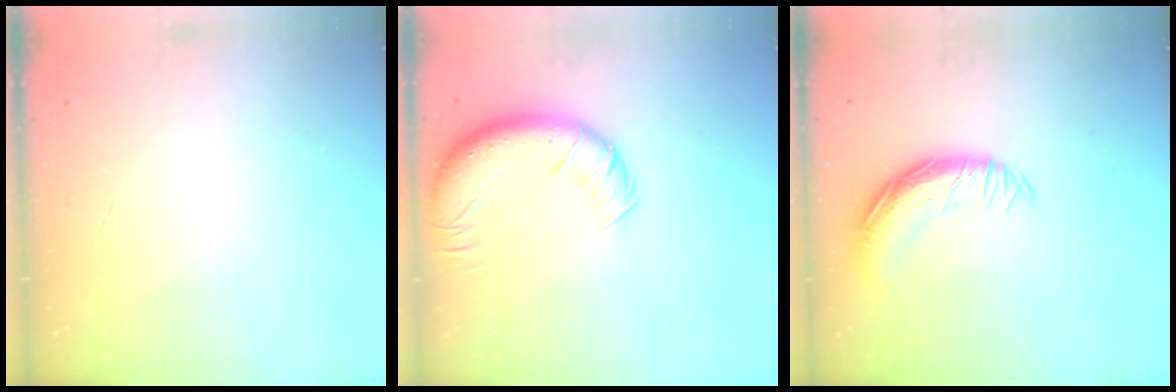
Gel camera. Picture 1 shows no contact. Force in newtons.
{"total": 13.9, "press": 13.5, "slide": 3.3}
{"total": 15.3, "press": 15.3, "slide": 0.4}